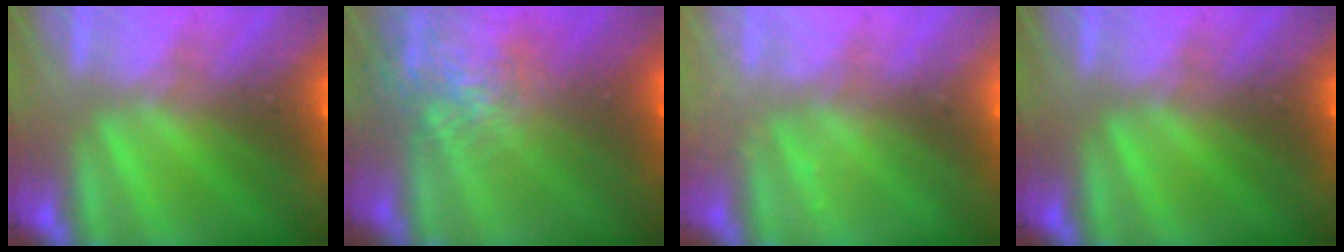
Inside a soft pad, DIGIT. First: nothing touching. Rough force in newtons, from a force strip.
{"total": 5.5}
{"total": 2.2}
{"total": 0.0}